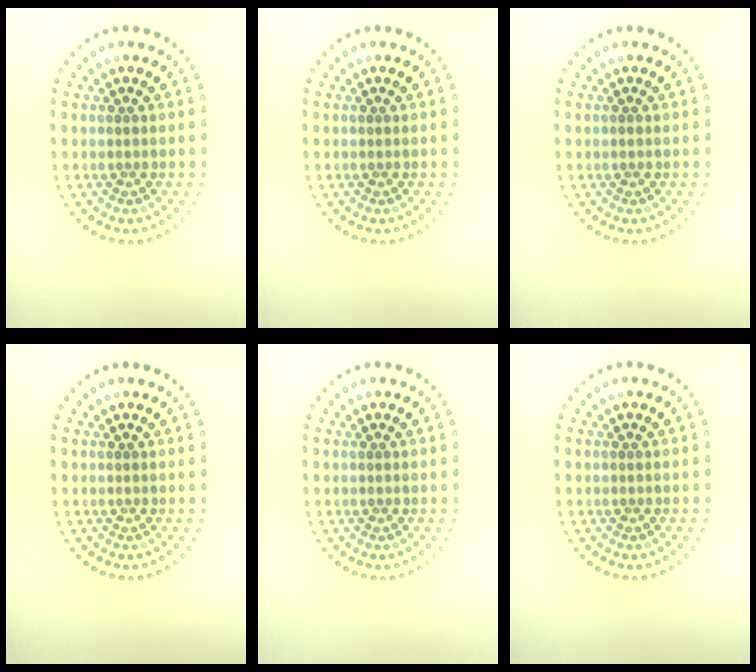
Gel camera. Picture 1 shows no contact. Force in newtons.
{"total": 0.0}
{"total": 0.5, "press": 0.5, "slide": 0.2}
{"total": 0.0}
{"total": 0.0}
{"total": 0.0}